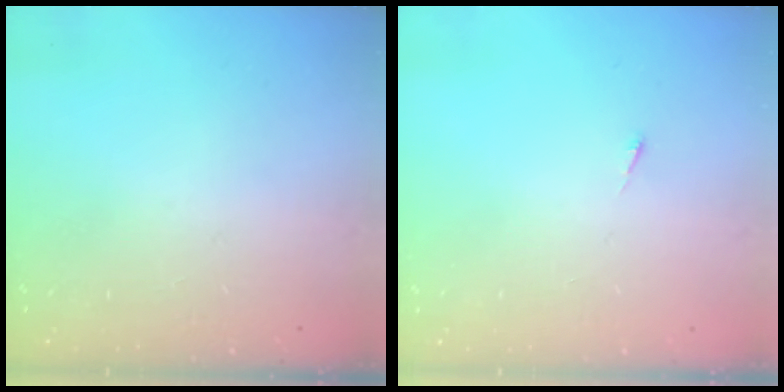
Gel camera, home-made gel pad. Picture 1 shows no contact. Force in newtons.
{"total": 2.6, "press": 2.5, "slide": 0.3}